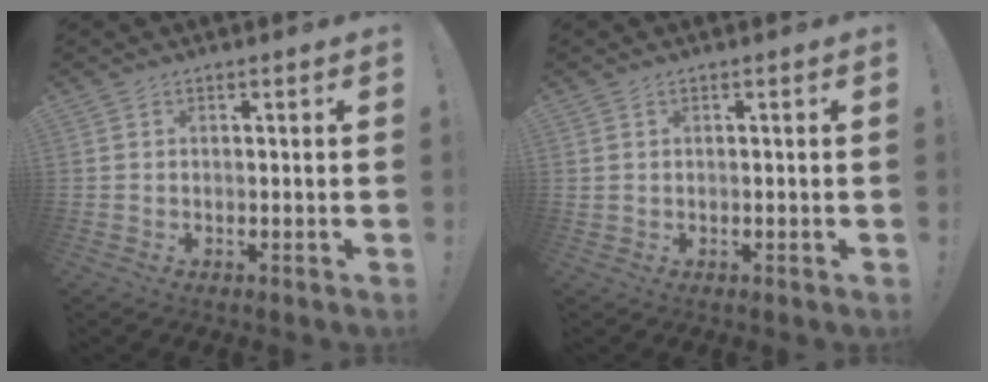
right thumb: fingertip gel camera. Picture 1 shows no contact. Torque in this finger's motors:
{"motor_torque": [0.02, -0.07, -0.04, 0.03, -0.03]}